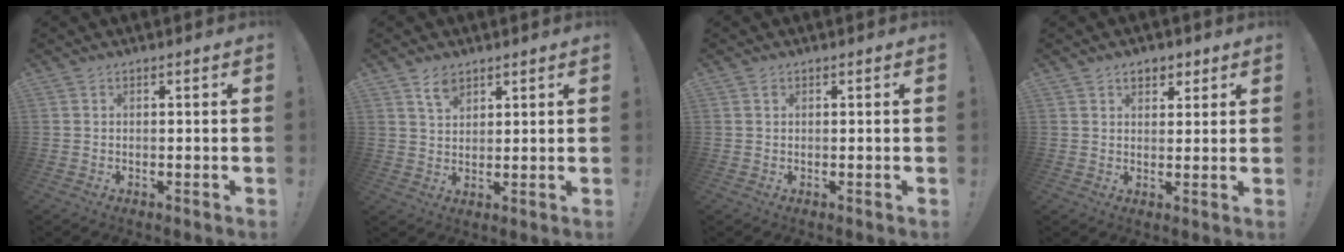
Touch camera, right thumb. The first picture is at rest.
{"total": 4.7, "force": [3.3, 2.5, 2.3], "torque": [-0.037, -0.014, 0.059]}
{"total": 0.6, "force": [0.2, 0.5, 0.3], "torque": [0.003, -0.001, 0.002]}
{"total": 4.2, "force": [2.3, 3.0, 1.9], "torque": [-0.020, -0.005, 0.039]}